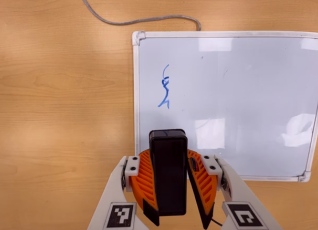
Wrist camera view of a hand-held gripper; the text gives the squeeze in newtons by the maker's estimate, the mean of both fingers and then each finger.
{"total": 9.7, "left": 9.7, "right": 9.7}